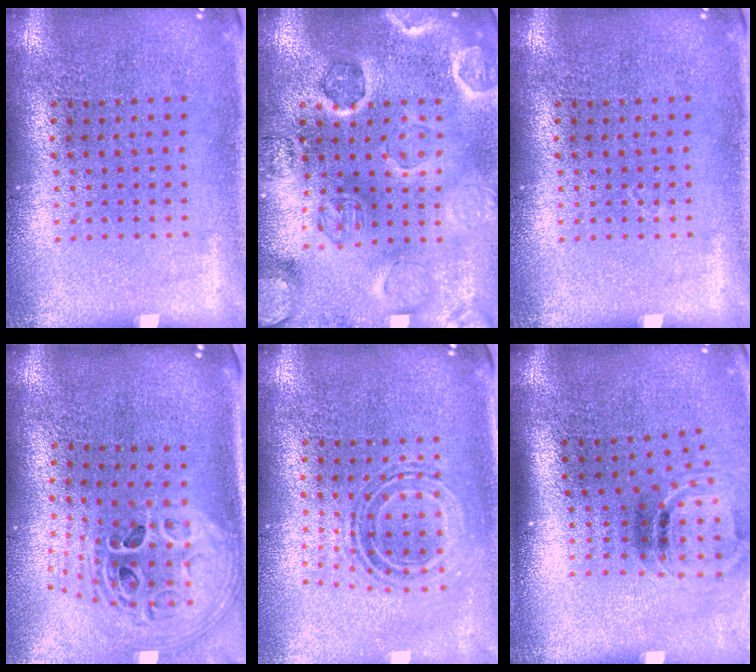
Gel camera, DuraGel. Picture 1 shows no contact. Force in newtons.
{"total": 2.5, "press": 2.5, "slide": 0.4}
{"total": 0.0}
{"total": 2.9, "press": 2.0, "slide": 2.0}
{"total": 0.8, "press": 0.8, "slide": 0.1}
{"total": 1.5, "press": 1.1, "slide": 1.1}